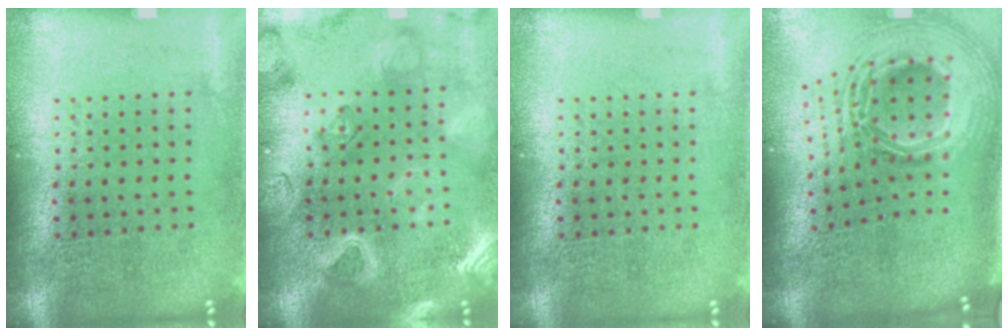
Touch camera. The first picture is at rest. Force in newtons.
{"total": 3.2, "press": 3.1, "slide": 1.0}
{"total": 0.0}
{"total": 3.0, "press": 2.0, "slide": 2.2}